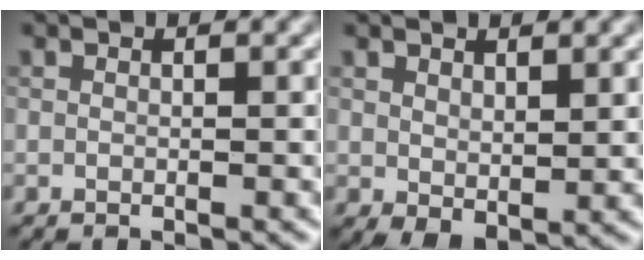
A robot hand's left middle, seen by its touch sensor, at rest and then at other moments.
{"total": 2.4, "force": [1.0, 1.3, 1.7], "torque": [-0.035, -0.009, 0.025]}